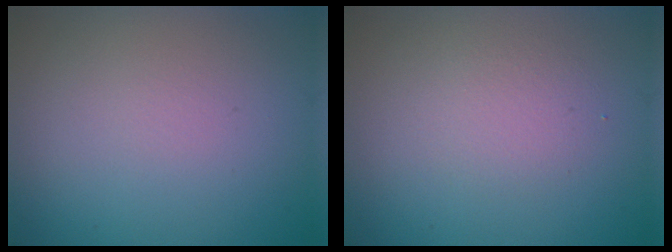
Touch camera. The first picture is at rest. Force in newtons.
{"total": 1.6, "press": 1.6, "slide": 0.3}